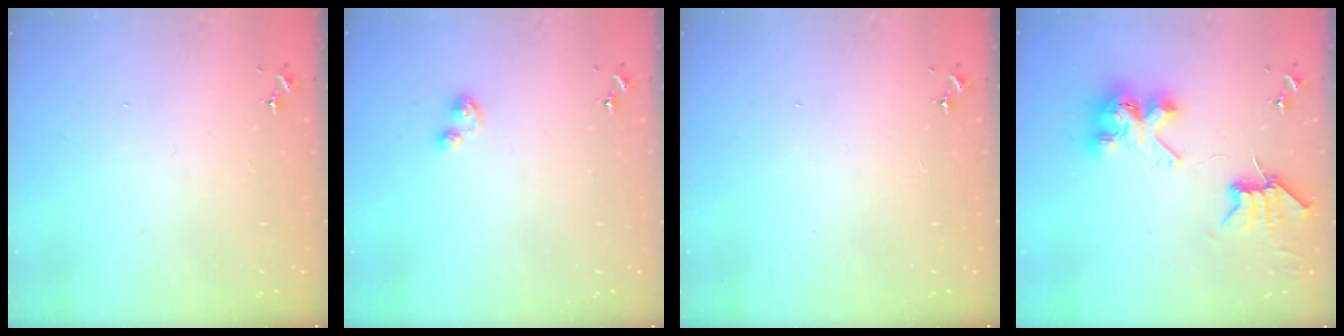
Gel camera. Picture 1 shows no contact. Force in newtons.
{"total": 3.4, "press": 3.3, "slide": 0.4}
{"total": 0.0}
{"total": 8.9, "press": 8.8, "slide": 0.6}